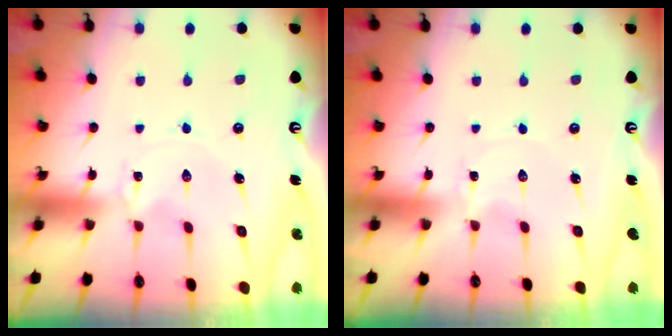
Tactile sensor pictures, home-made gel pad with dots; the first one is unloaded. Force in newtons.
{"total": 0.0}